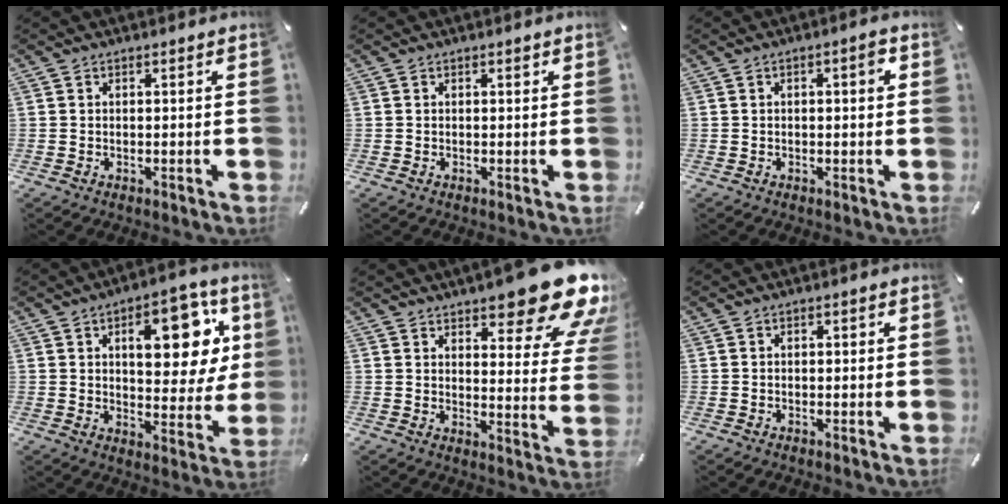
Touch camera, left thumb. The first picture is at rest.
{"total": 0.6, "force": [0.3, 0.3, 0.4], "torque": [-0.007, 0.002, 0.004]}
{"total": 2.9, "force": [0.4, 1.0, 2.7], "torque": [-0.036, 0.004, 0.000]}
{"total": 17.6, "force": [6.3, 8.9, 13.8], "torque": [-0.176, -0.019, 0.097]}
{"total": 17.4, "force": [12.4, 5.9, 10.7], "torque": [-0.135, -0.096, 0.205]}
{"total": 0.7, "force": [-0.2, 0.3, 0.6], "torque": [-0.010, 0.001, -0.005]}